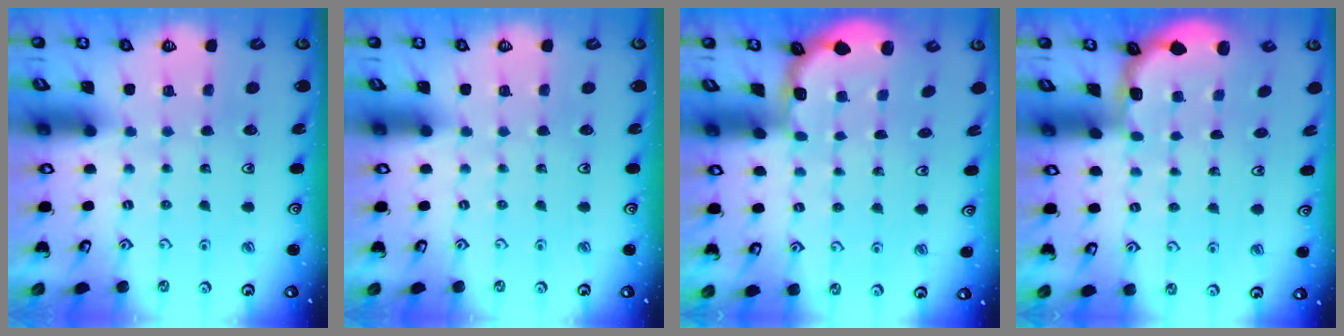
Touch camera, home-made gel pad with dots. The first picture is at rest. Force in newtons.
{"total": 0.0}
{"total": 1.8, "press": 1.7, "slide": 0.7}
{"total": 1.9, "press": 1.8, "slide": 0.7}